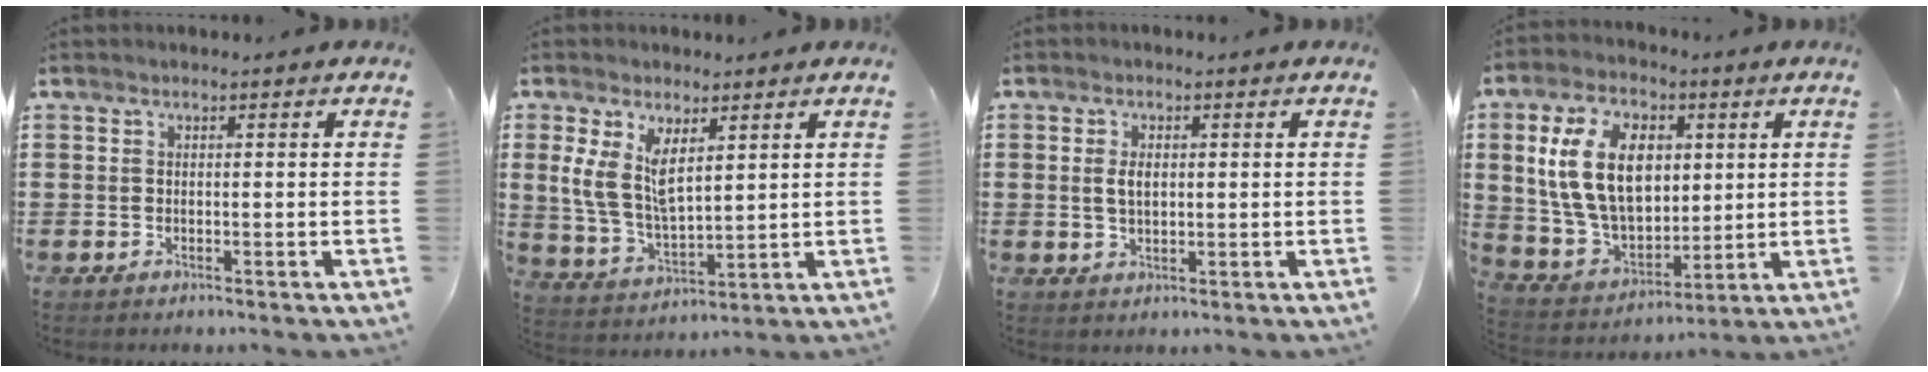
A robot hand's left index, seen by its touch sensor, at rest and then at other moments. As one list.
[{"total": 8.0, "force": [3.6, 3.8, 6.0], "torque": [-0.141, -0.005, 0.063]}, {"total": 2.5, "force": [0.4, 1.4, 2.0], "torque": [-0.044, 0.007, 0.005]}, {"total": 13.6, "force": [3.5, 9.0, 9.5], "torque": [-0.231, 0.021, 0.065]}]